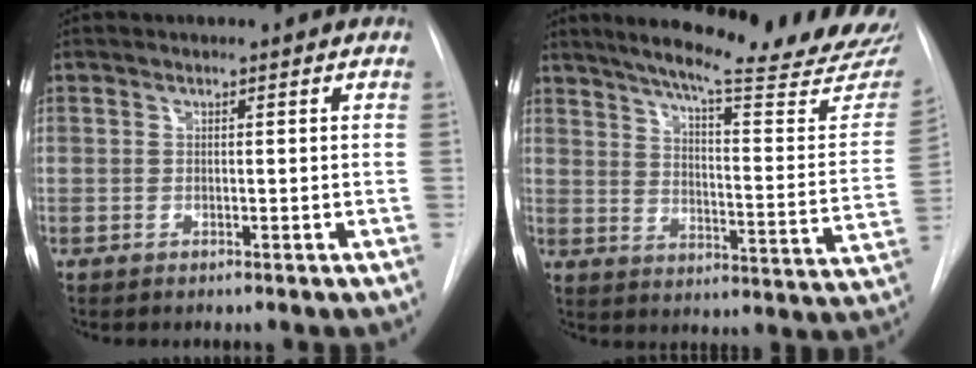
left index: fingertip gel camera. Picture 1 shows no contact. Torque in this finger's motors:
{"motor_torque": [0.89, -1.24, 0.03, 0.04]}